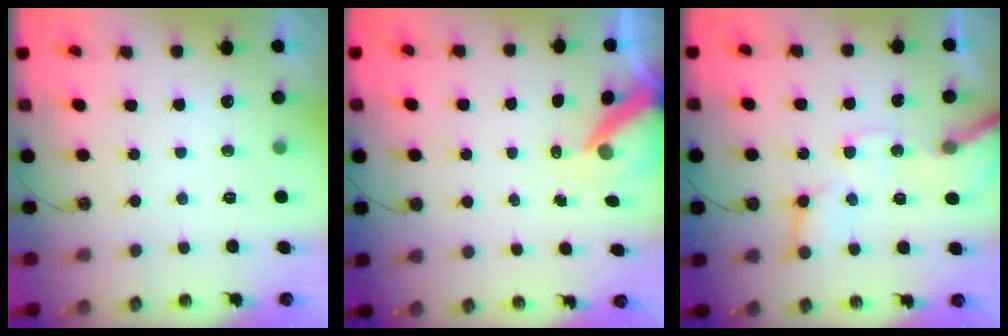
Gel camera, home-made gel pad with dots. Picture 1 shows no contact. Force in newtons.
{"total": 7.1, "press": 7.1, "slide": 1.0}
{"total": 12.6, "press": 12.5, "slide": 1.9}